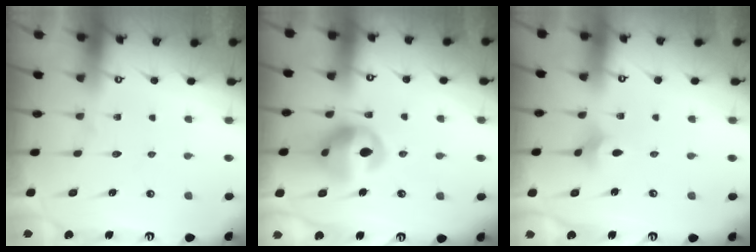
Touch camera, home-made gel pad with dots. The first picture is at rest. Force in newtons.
{"total": 14.6, "press": 13.8, "slide": 4.8}
{"total": 2.9, "press": 2.9, "slide": 0.5}